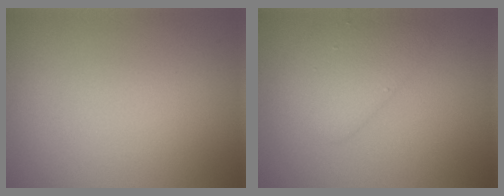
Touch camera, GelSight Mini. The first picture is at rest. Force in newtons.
{"total": 2.8, "press": 2.8, "slide": 0.1}